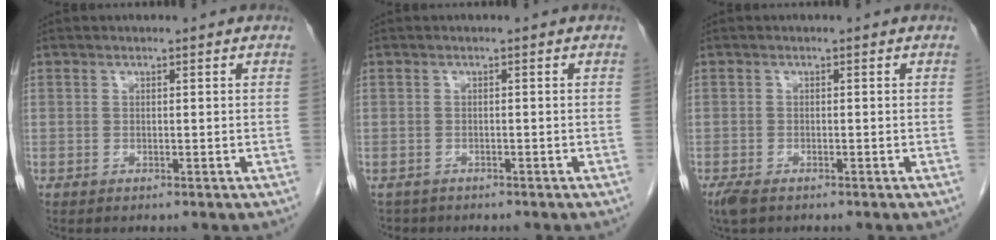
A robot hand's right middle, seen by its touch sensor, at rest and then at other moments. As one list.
[{"total": 2.0, "force": [-1.8, 1.0, -0.1], "torque": [-0.004, -0.001, -0.029]}, {"total": 2.8, "force": [-1.9, 1.1, 1.7], "torque": [-0.040, -0.009, -0.032]}]